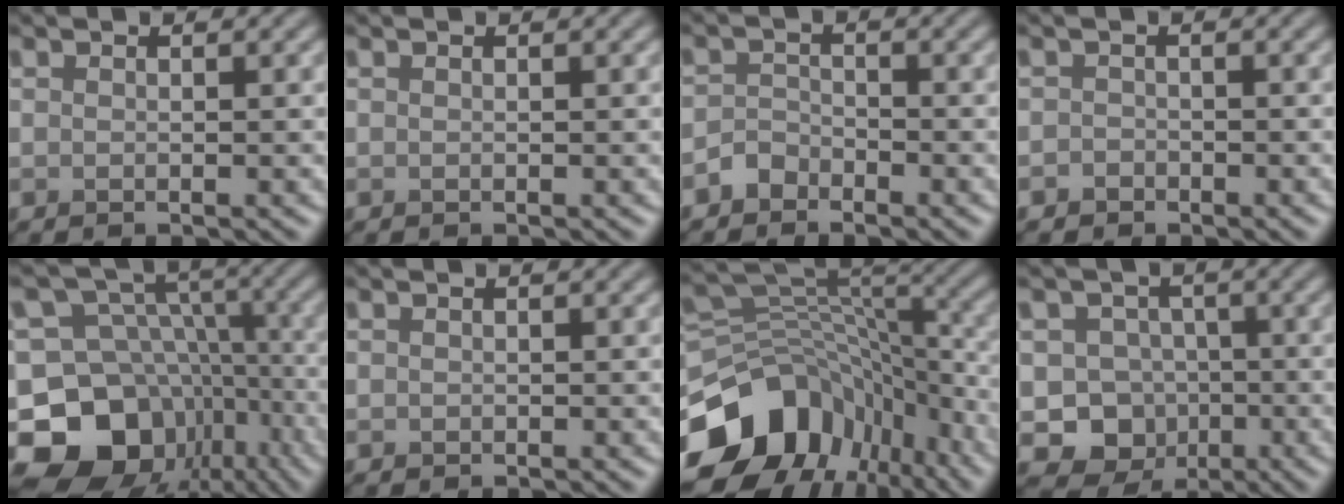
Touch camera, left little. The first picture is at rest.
{"total": 0.0}
{"total": 1.6, "force": [-1.3, 0.9, 0.2], "torque": [-0.001, 0.009, -0.029]}
{"total": 1.0, "force": [-0.7, 0.7, 0.0], "torque": [0.006, 0.000, -0.013]}
{"total": 14.0, "force": [-6.3, 10.9, 6.0], "torque": [-0.117, 0.016, -0.097]}
{"total": 0.0}
{"total": 13.6, "force": [-6.7, 10.2, 6.1], "torque": [-0.146, -0.010, -0.102]}
{"total": 6.6, "force": [-1.9, 6.1, 1.7], "torque": [0.004, -0.003, -0.053]}